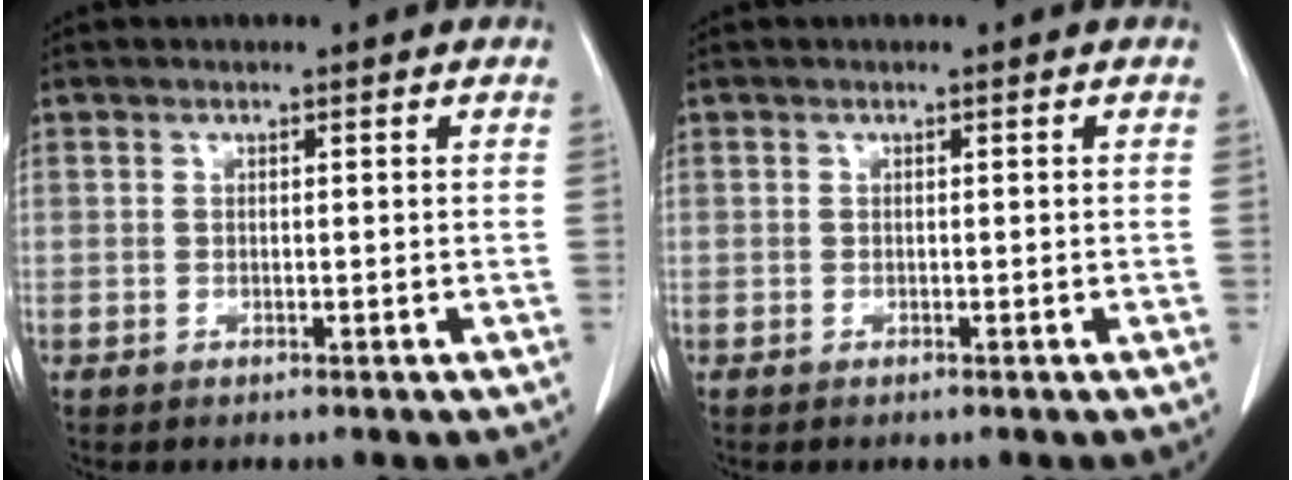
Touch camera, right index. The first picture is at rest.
{"total": 0.0}